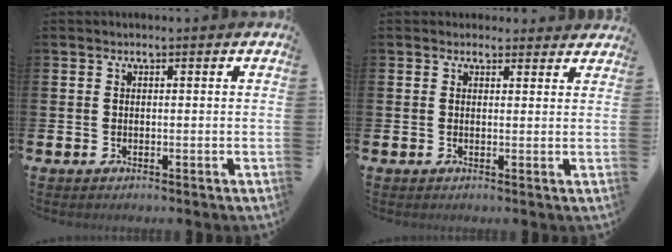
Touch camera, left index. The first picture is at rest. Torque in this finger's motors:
{"motor_torque": [1.01, -1.13, 0.33, 0.00]}